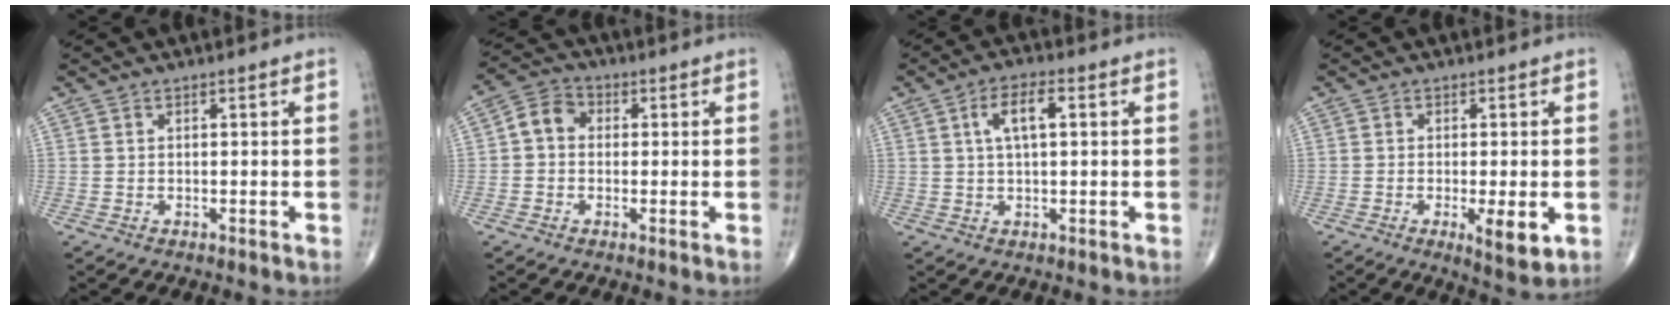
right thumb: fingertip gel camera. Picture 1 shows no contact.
{"total": 5.2, "force": [0.1, 4.3, 2.9], "torque": [-0.037, 0.018, -0.011]}
{"total": 5.9, "force": [1.5, 2.2, 5.2], "torque": [-0.094, 0.008, 0.024]}
{"total": 5.9, "force": [-1.6, 1.6, 5.5], "torque": [-0.086, -0.016, -0.025]}